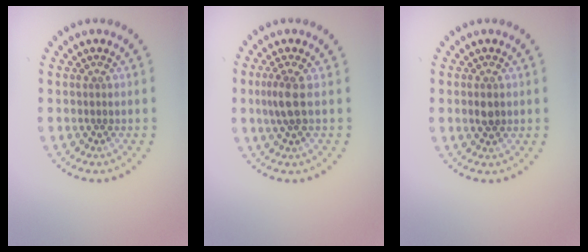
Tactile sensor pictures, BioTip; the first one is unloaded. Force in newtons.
{"total": 2.1, "press": 1.7, "slide": 1.2}
{"total": 1.3, "press": 1.3, "slide": 0.1}